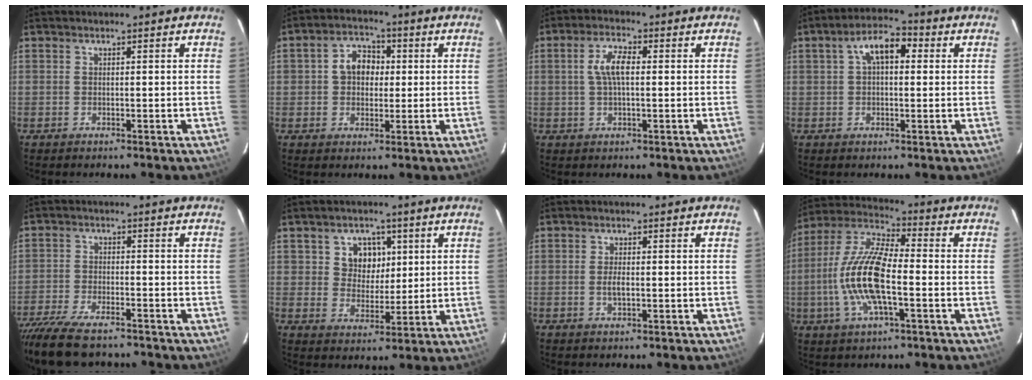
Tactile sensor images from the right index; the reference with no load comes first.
{"total": 6.4, "force": [0.6, 5.1, 3.7], "torque": [-0.067, 0.025, 0.013]}
{"total": 5.4, "force": [0.6, 2.1, 5.0], "torque": [-0.099, 0.010, 0.012]}
{"total": 7.1, "force": [1.8, 3.7, 5.8], "torque": [-0.103, 0.027, 0.028]}
{"total": 13.9, "force": [-11.4, 4.0, 6.7], "torque": [-0.154, -0.035, -0.199]}
{"total": 6.8, "force": [2.2, 5.9, 2.6], "torque": [-0.049, 0.016, 0.043]}
{"total": 2.1, "force": [-0.5, 0.9, 1.9], "torque": [-0.036, -0.003, -0.008]}
{"total": 15.5, "force": [-3.2, 5.1, 14.3], "torque": [-0.291, 0.001, -0.070]}